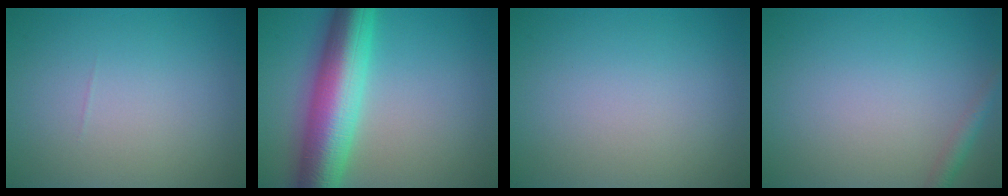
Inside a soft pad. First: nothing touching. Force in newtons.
{"total": 9.7, "press": 9.7, "slide": 0.1}
{"total": 0.0}
{"total": 1.5, "press": 1.5, "slide": 0.1}